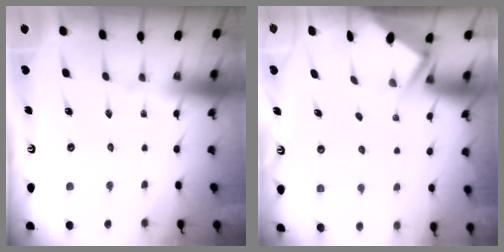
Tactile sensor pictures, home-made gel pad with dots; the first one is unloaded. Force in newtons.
{"total": 3.0, "press": 3.0, "slide": 0.4}